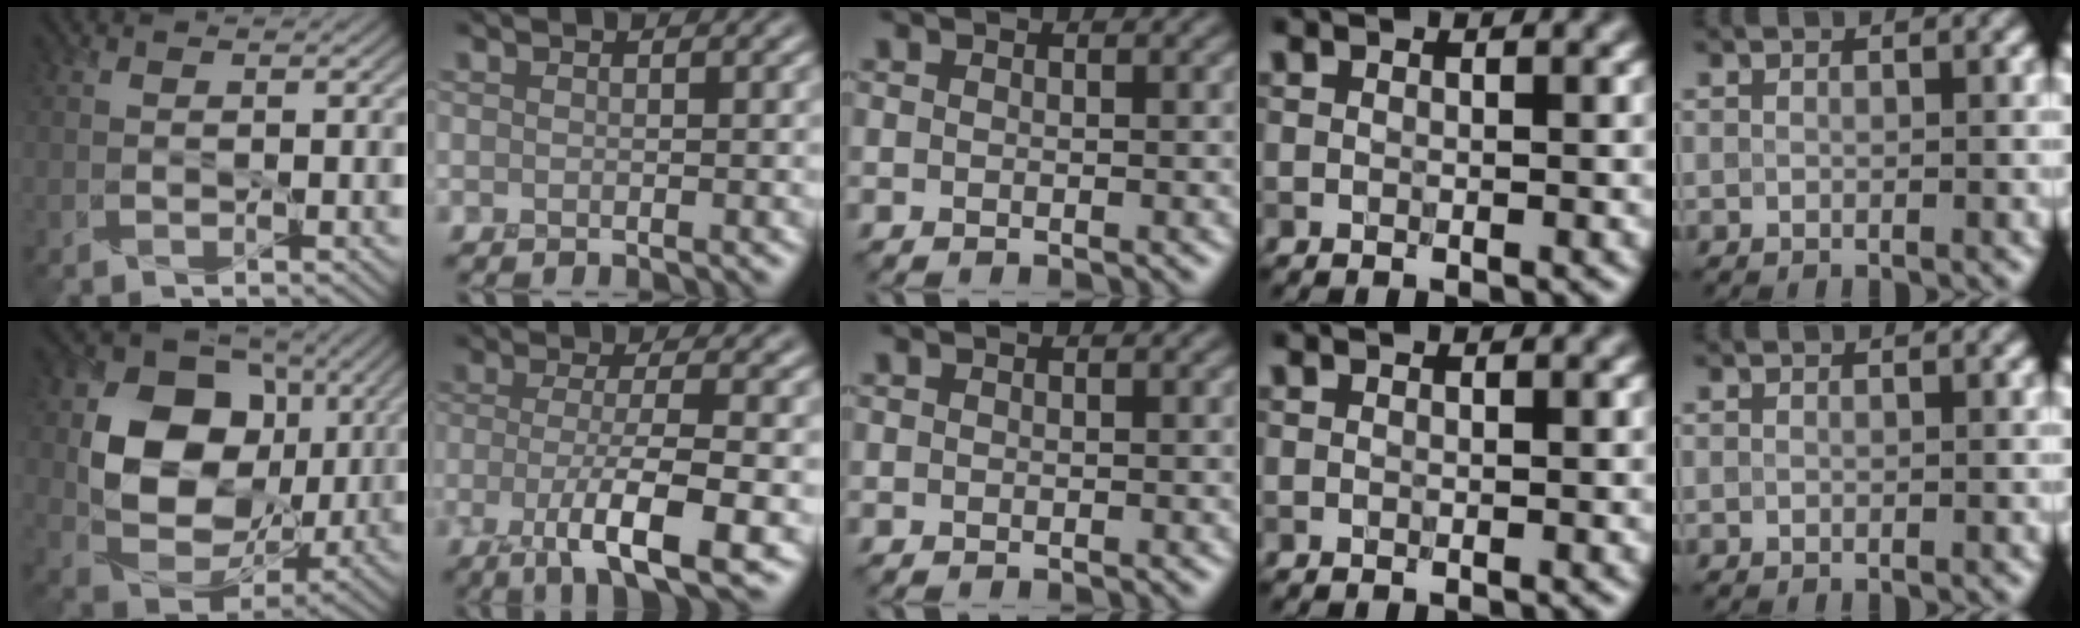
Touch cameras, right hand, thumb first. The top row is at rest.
{"thumb": {"total": 14.4, "force": [2.1, 11.4, 8.5], "torque": [-0.159, -0.006, 0.036]}, "index": {"total": 6.6, "force": [-2.5, 1.4, 6.0], "torque": [-0.100, 0.001, -0.049]}}